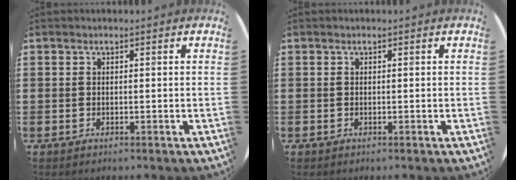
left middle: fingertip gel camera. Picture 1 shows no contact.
{"total": 0.0}